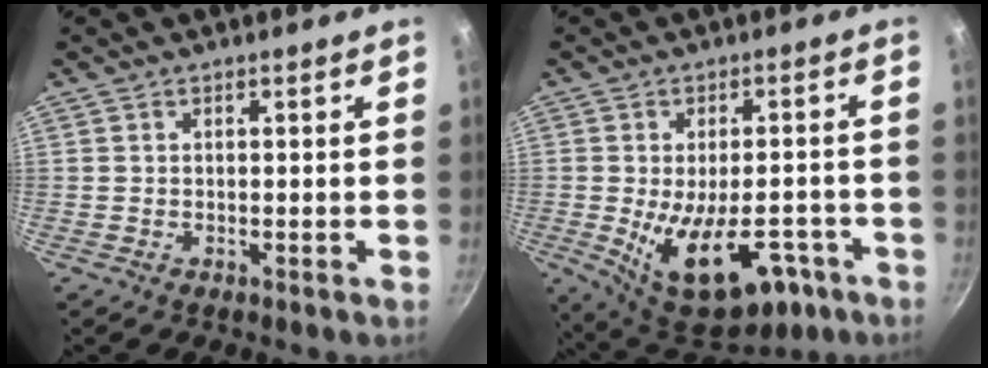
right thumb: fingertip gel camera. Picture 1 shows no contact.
{"total": 17.1, "force": [-6.1, 8.9, 13.3], "torque": [-0.161, 0.006, -0.071]}